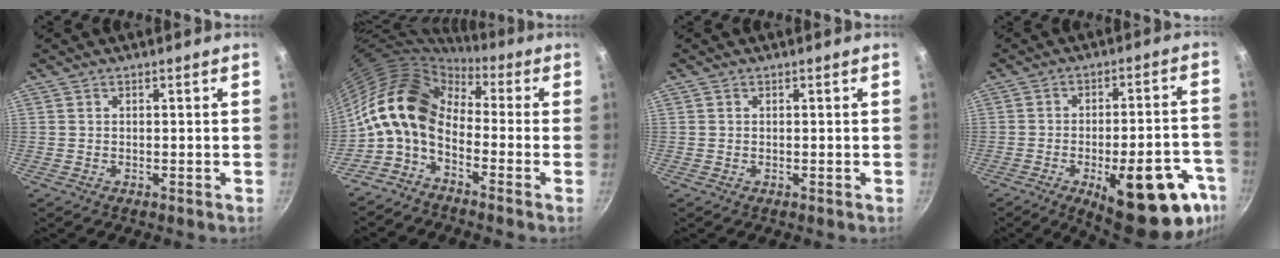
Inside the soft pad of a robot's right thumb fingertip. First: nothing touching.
{"total": 13.4, "force": [-1.5, 8.4, 10.4], "torque": [-0.181, 0.035, -0.052]}
{"total": 0.0}
{"total": 22.4, "force": [-10.3, 8.4, 18.0], "torque": [-0.177, 0.033, -0.130]}